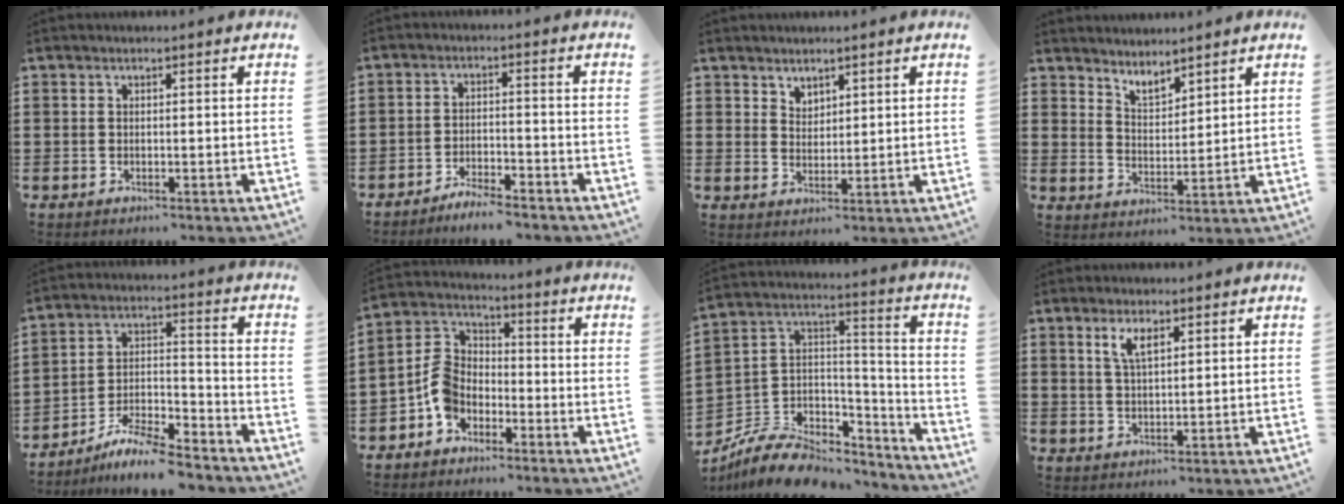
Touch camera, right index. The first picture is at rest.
{"total": 3.8, "force": [-3.7, -0.1, 0.5], "torque": [-0.014, 0.004, -0.078]}
{"total": 2.8, "force": [2.4, 1.4, 0.0], "torque": [-0.006, 0.004, 0.046]}
{"total": 3.5, "force": [3.5, 0.5, -0.1], "torque": [-0.011, -0.009, 0.066]}
{"total": 8.1, "force": [-7.7, 0.8, 2.6], "torque": [-0.045, 0.013, -0.149]}
{"total": 6.4, "force": [-3.1, 4.8, 2.9], "torque": [-0.096, 0.009, -0.068]}
{"total": 9.1, "force": [-7.0, 4.8, 3.2], "torque": [-0.072, 0.016, -0.132]}
{"total": 3.7, "force": [1.9, 1.3, 2.9], "torque": [-0.064, 0.006, 0.033]}